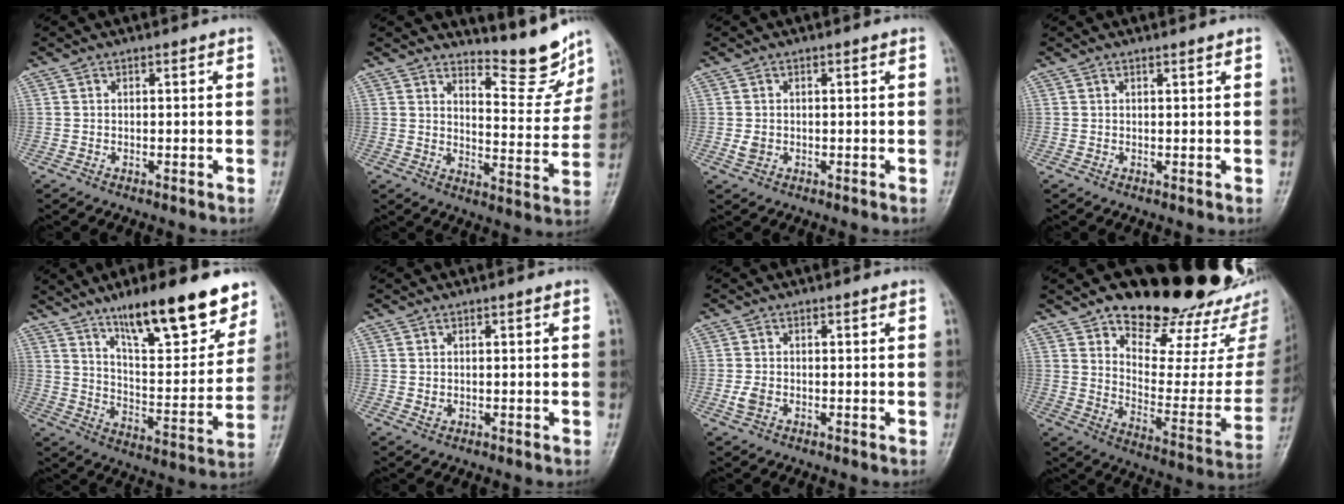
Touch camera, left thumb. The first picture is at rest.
{"total": 10.1, "force": [9.2, 2.3, 3.4], "torque": [-0.021, -0.087, 0.132]}
{"total": 1.7, "force": [-0.1, 1.3, 1.0], "torque": [-0.016, 0.002, 0.002]}
{"total": 0.6, "force": [0.5, 0.0, 0.3], "torque": [-0.009, -0.004, 0.009]}
{"total": 20.7, "force": [13.9, 5.8, 14.1], "torque": [-0.172, -0.067, 0.224]}
{"total": 1.2, "force": [0.3, 0.8, 0.8], "torque": [-0.009, -0.002, 0.009]}
{"total": 2.1, "force": [-0.5, 1.4, 1.4], "torque": [-0.031, 0.000, -0.010]}
{"total": 29.7, "force": [21.7, 12.2, 16.1], "torque": [-0.189, -0.107, 0.298]}